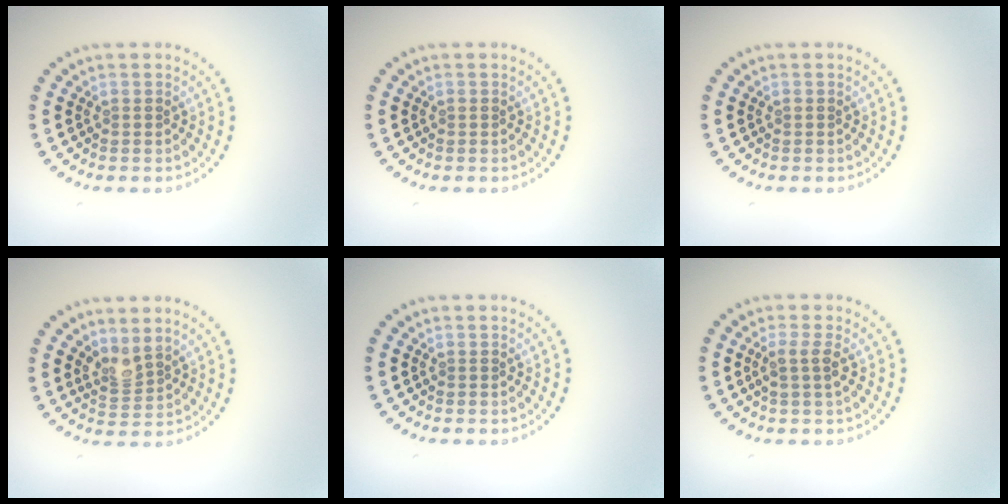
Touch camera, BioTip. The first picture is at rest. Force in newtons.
{"total": 0.0}
{"total": 0.0}
{"total": 2.0, "press": 1.6, "slide": 1.3}
{"total": 0.0}
{"total": 1.5, "press": 1.3, "slide": 0.8}